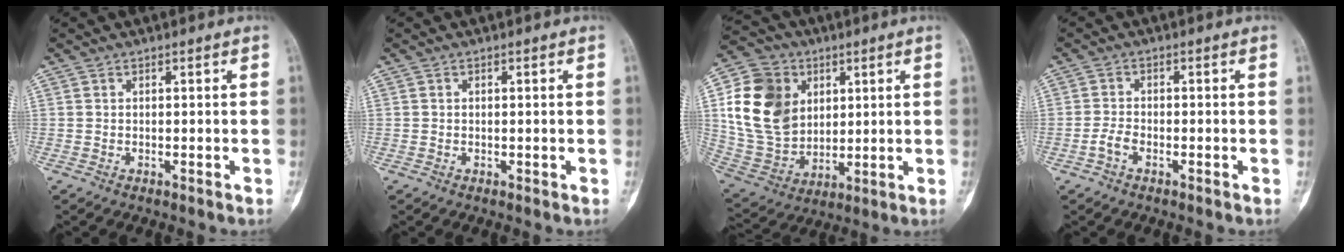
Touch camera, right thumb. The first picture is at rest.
{"total": 0.0}
{"total": 18.5, "force": [4.5, 14.6, 10.3], "torque": [-0.178, -0.004, 0.094]}
{"total": 2.3, "force": [-1.2, 1.1, 1.5], "torque": [-0.034, 0.010, -0.027]}